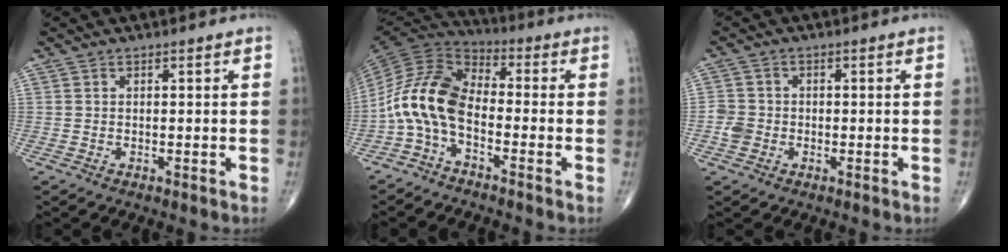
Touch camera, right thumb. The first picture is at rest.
{"total": 11.4, "force": [-3.1, 6.3, 9.0], "torque": [-0.177, 0.056, -0.078]}
{"total": 3.2, "force": [-1.0, 2.8, 1.2], "torque": [-0.014, 0.009, -0.022]}